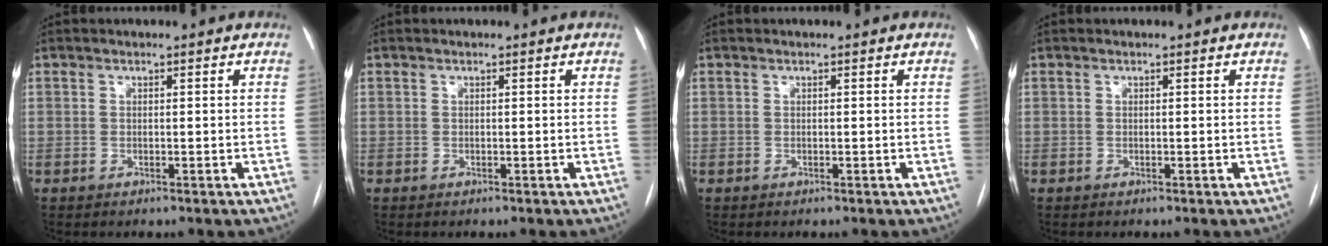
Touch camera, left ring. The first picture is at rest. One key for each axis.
{"total": 0.0}
{"total": 0.0}
{"total": 0.0}